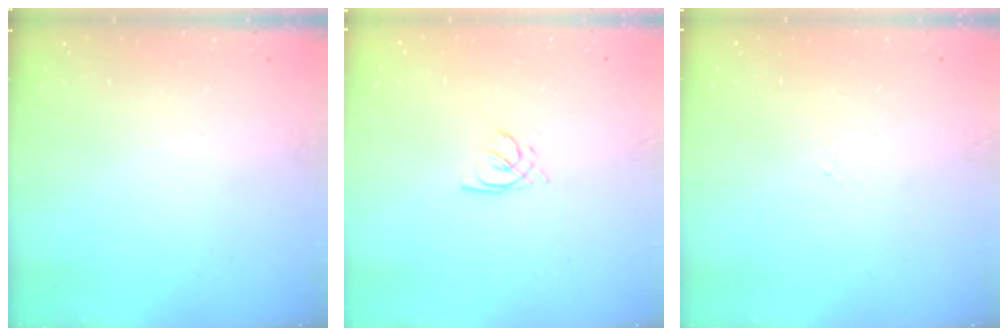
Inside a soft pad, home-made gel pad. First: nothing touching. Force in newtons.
{"total": 2.6, "press": 2.6, "slide": 0.2}
{"total": 0.0}